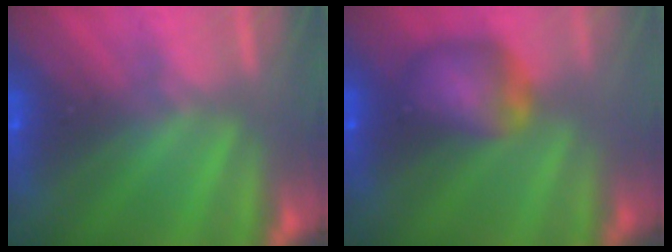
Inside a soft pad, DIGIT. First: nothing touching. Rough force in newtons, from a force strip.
{"total": 7.0}